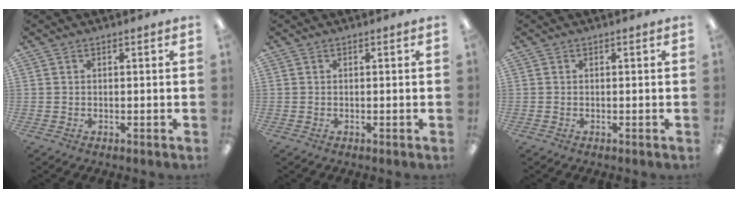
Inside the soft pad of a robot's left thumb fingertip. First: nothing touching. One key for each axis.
{"total": 0.0}
{"total": 0.0}